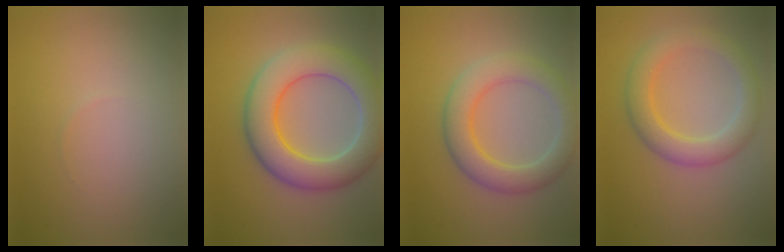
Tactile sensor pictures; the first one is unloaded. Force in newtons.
{"total": 8.6, "press": 8.6, "slide": 0.4}
{"total": 5.2, "press": 5.2, "slide": 0.3}
{"total": 4.4, "press": 4.4, "slide": 0.0}